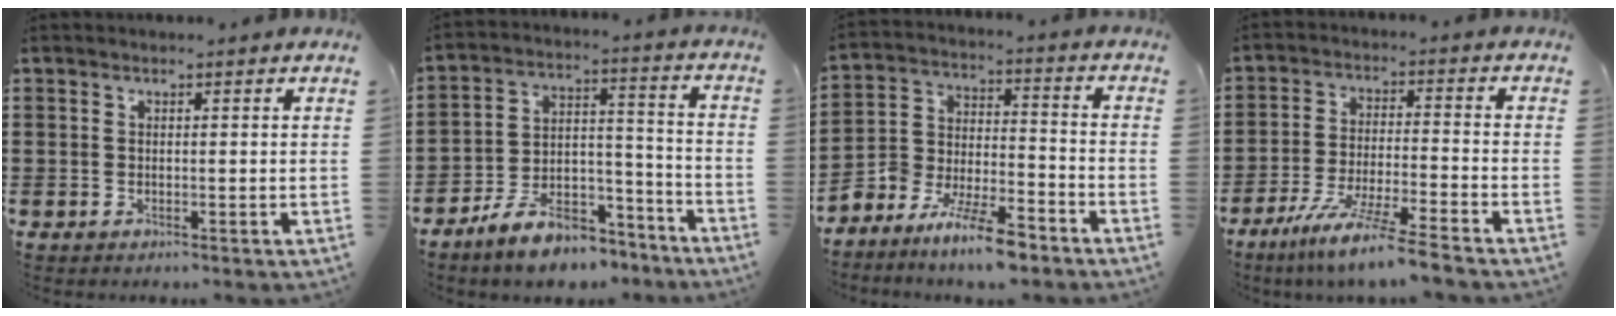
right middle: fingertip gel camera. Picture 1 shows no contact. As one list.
[{"total": 9.1, "force": [-7.8, 3.0, 3.7], "torque": [-0.065, 0.033, -0.149]}, {"total": 8.8, "force": [-8.0, 1.5, 3.4], "torque": [-0.064, 0.016, -0.155]}, {"total": 8.1, "force": [-6.9, -0.7, 4.1], "torque": [-0.085, -0.014, -0.135]}]